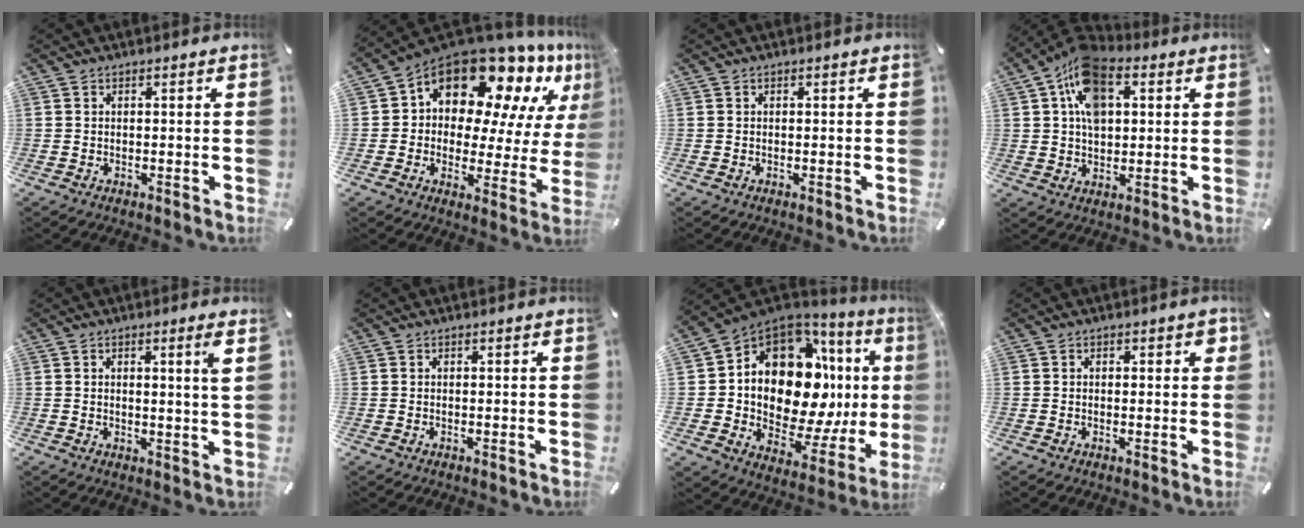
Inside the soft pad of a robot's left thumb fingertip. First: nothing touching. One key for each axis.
{"total": 15.9, "fx": 11.6, "fy": 8.3, "fz": 7.0, "tx": -0.119, "ty": -0.103, "tz": 0.198}
{"total": 0.0}
{"total": 12.8, "fx": 3.9, "fy": 8.8, "fz": 8.5, "tx": -0.153, "ty": -0.004, "tz": 0.070}
{"total": 3.7, "fx": 1.3, "fy": -0.1, "fz": 3.5, "tx": -0.058, "ty": -0.007, "tz": 0.017}
{"total": 0.0}
{"total": 17.9, "fx": 4.2, "fy": 11.4, "fz": 13.2, "tx": -0.249, "ty": -0.069, "tz": 0.065}
{"total": 1.5, "fx": 0.2, "fy": 0.9, "fz": 1.2, "tx": -0.007, "ty": -0.001, "tz": -0.001}